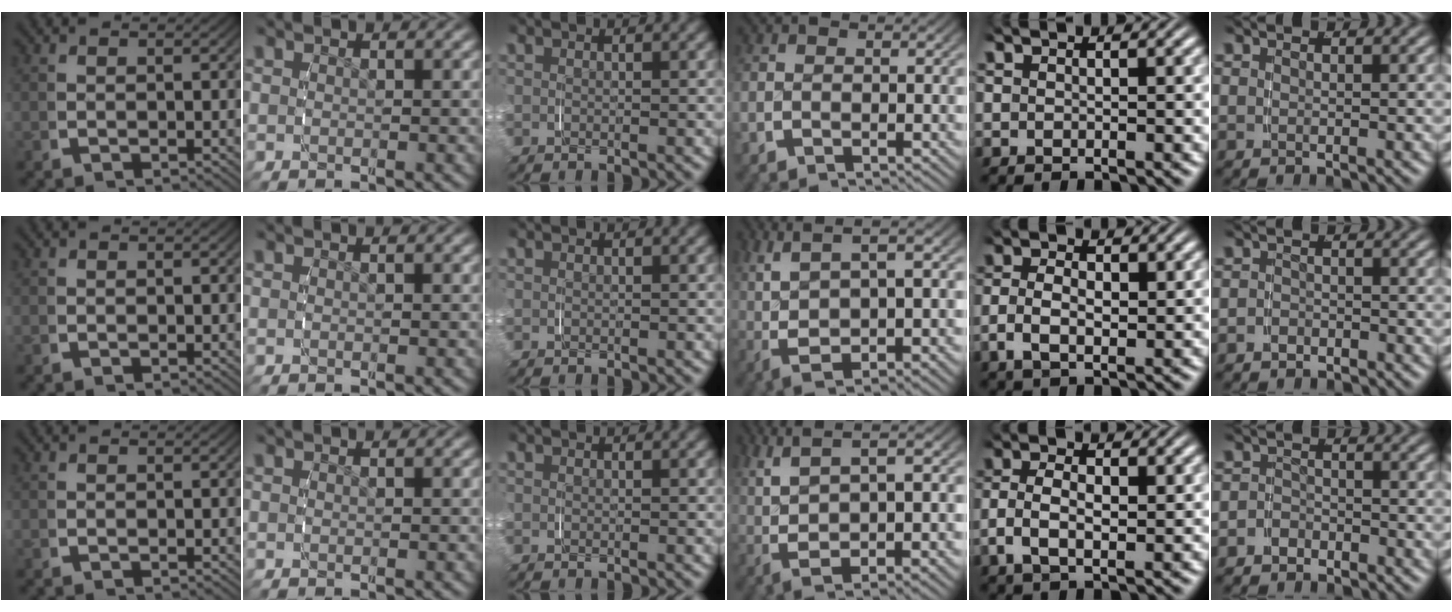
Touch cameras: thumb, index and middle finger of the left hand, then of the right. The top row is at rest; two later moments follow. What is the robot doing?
{"motion": "grasp_and_lifting", "object": "jacket"}